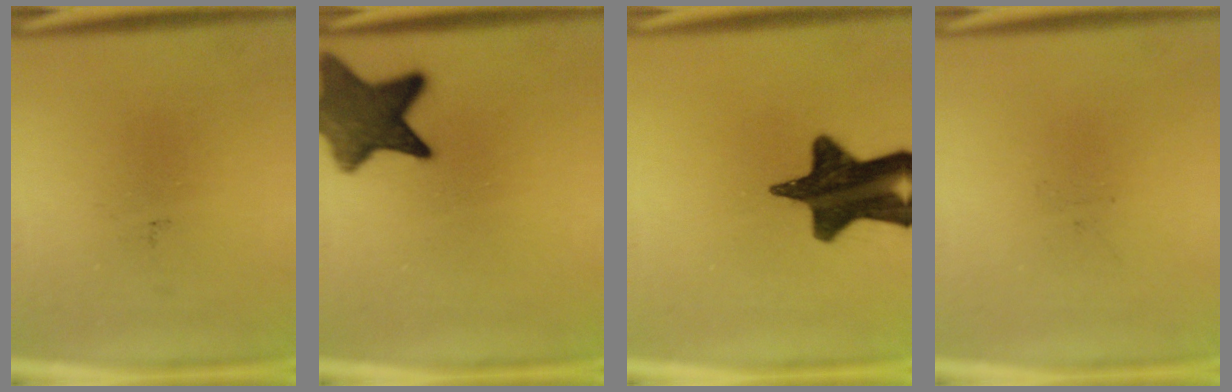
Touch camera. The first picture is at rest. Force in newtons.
{"total": 11.8}
{"total": 16.5}
{"total": 0.0}